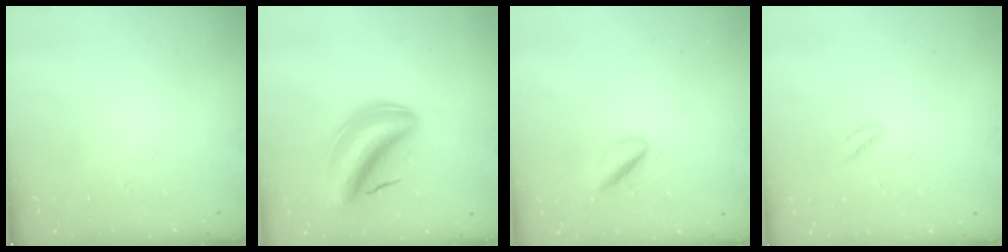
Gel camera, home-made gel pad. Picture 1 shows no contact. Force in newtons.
{"total": 9.1, "press": 8.7, "slide": 2.7}
{"total": 2.9, "press": 2.9, "slide": 0.4}
{"total": 1.8, "press": 1.6, "slide": 0.9}